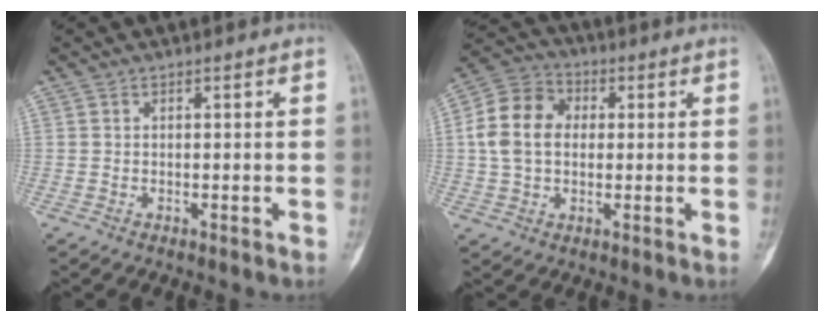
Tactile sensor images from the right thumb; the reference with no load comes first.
{"total": 11.5, "force": [1.1, 8.7, 7.6], "torque": [-0.129, 0.023, 0.010]}